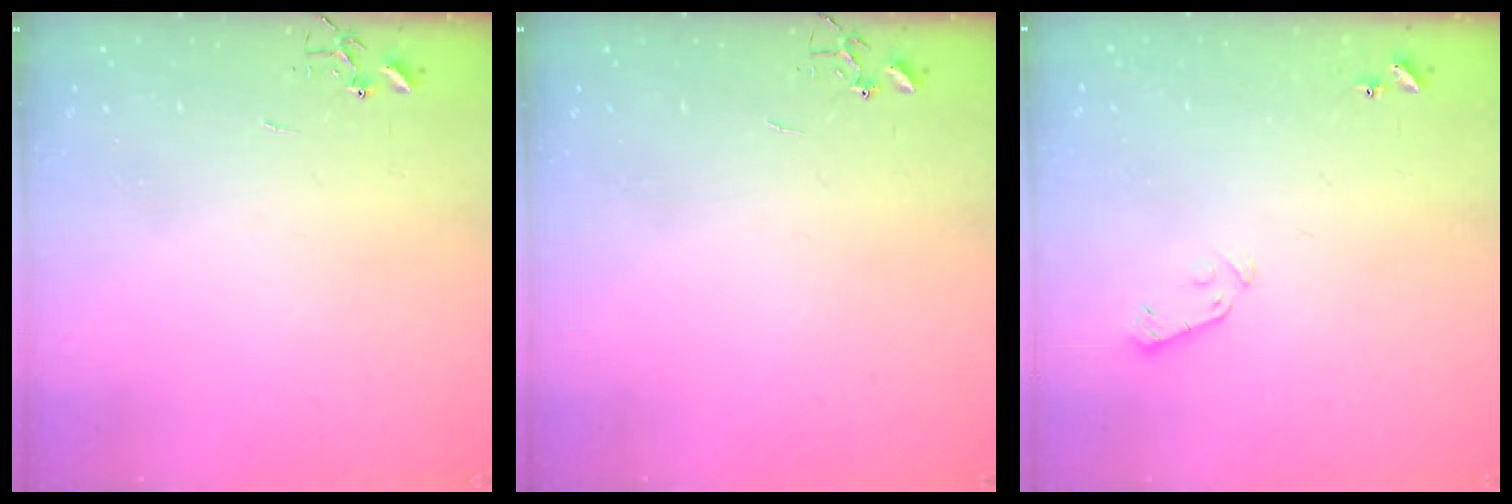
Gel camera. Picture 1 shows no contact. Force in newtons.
{"total": 0.0}
{"total": 4.1, "press": 4.1, "slide": 0.6}